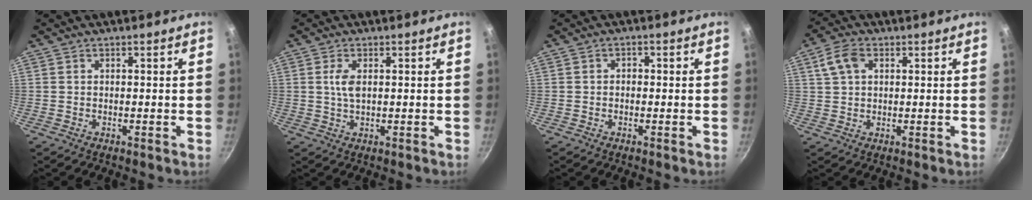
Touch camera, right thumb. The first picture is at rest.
{"total": 3.2, "force": [0.6, 1.5, 2.7], "torque": [-0.056, 0.000, 0.013]}
{"total": 1.2, "force": [-0.3, 1.0, 0.6], "torque": [-0.009, 0.006, -0.006]}
{"total": 5.5, "force": [2.0, 3.5, 3.7], "torque": [-0.068, 0.007, 0.034]}